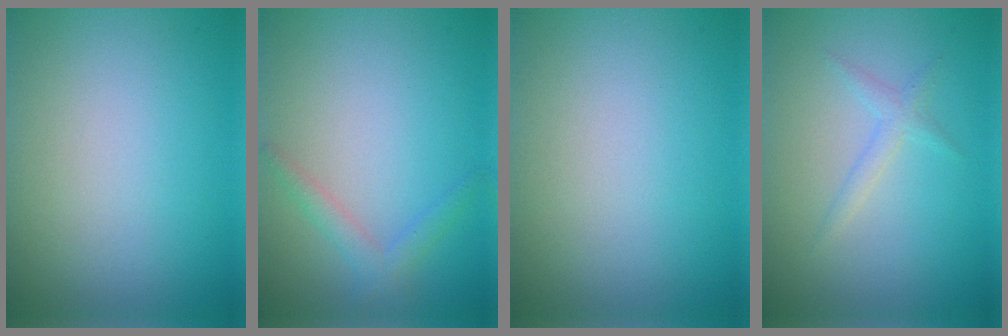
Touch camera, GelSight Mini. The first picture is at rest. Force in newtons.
{"total": 1.8, "press": 1.8, "slide": 0.1}
{"total": 0.0}
{"total": 1.3, "press": 1.3, "slide": 0.1}